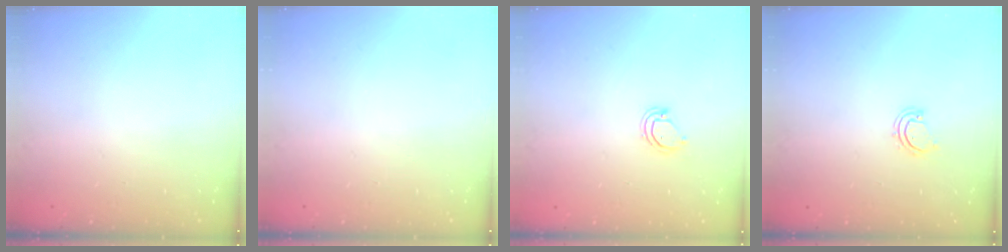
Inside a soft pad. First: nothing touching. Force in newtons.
{"total": 0.0}
{"total": 3.9, "press": 3.9, "slide": 0.4}
{"total": 2.5, "press": 2.5, "slide": 0.3}